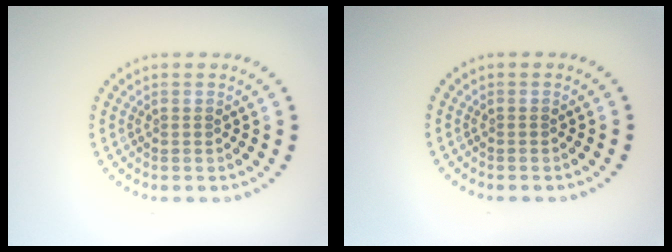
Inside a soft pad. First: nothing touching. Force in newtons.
{"total": 0.0}